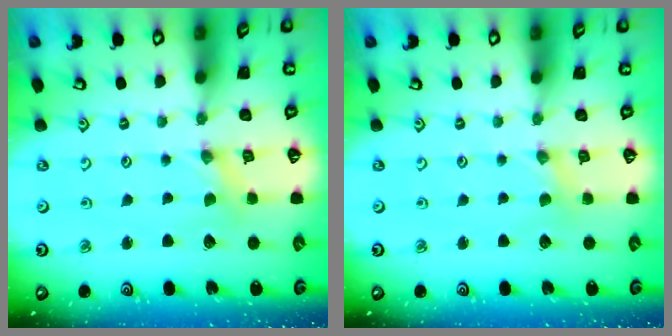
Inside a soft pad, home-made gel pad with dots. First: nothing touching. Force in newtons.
{"total": 1.7, "press": 1.7, "slide": 0.2}